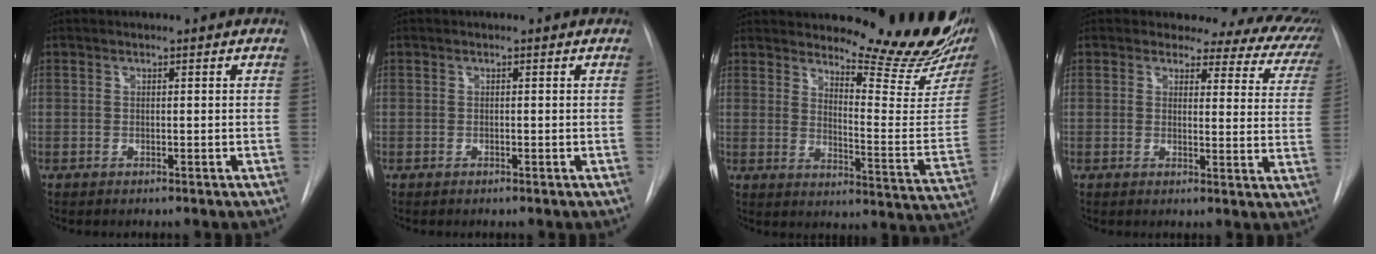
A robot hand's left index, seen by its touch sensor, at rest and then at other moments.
{"total": 0.0}
{"total": 19.8, "force": [17.3, 2.9, 9.2], "torque": [-0.121, -0.103, 0.208]}
{"total": 12.9, "force": [10.9, 5.5, 4.1], "torque": [-0.016, -0.031, 0.086]}